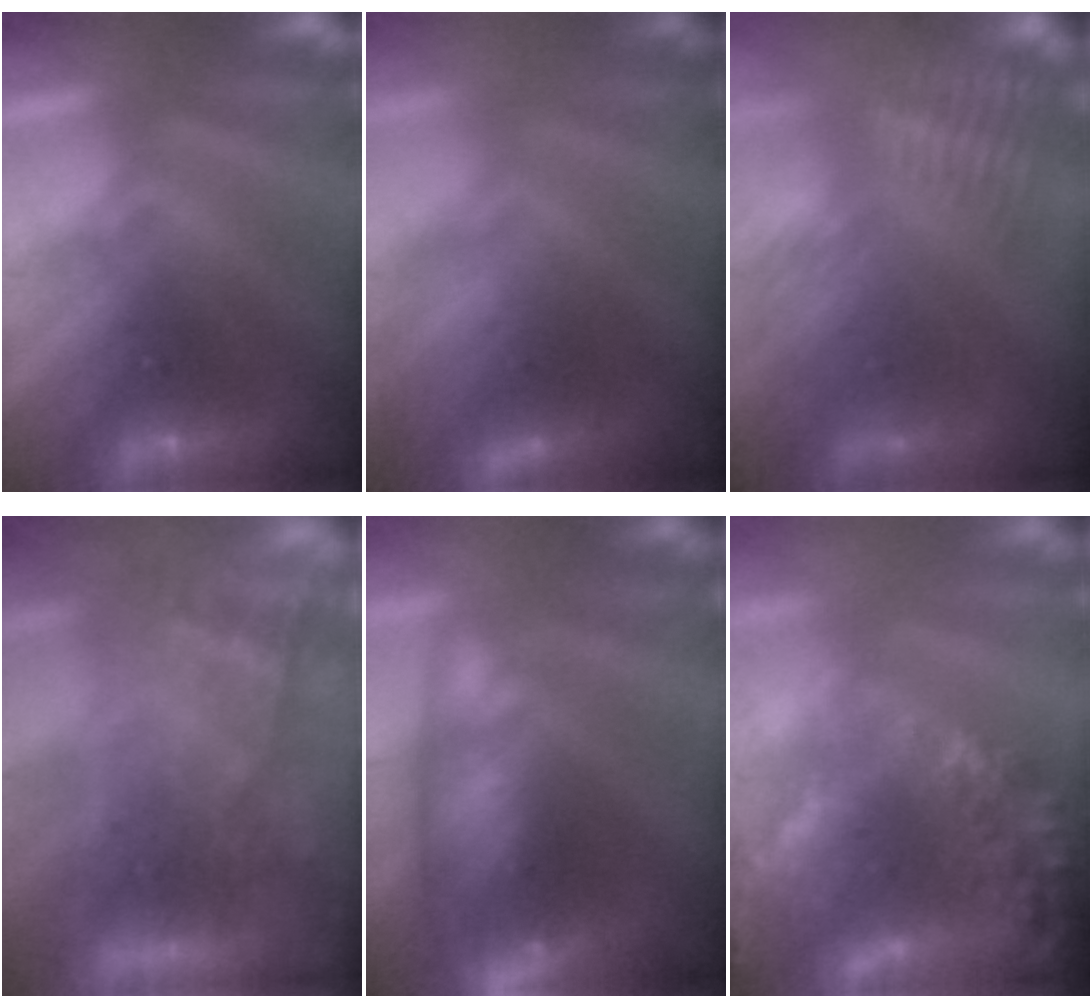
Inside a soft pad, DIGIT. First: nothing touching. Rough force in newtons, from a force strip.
{"total": 4.5}
{"total": 4.2}
{"total": 7.3}
{"total": 8.4}
{"total": 6.1}